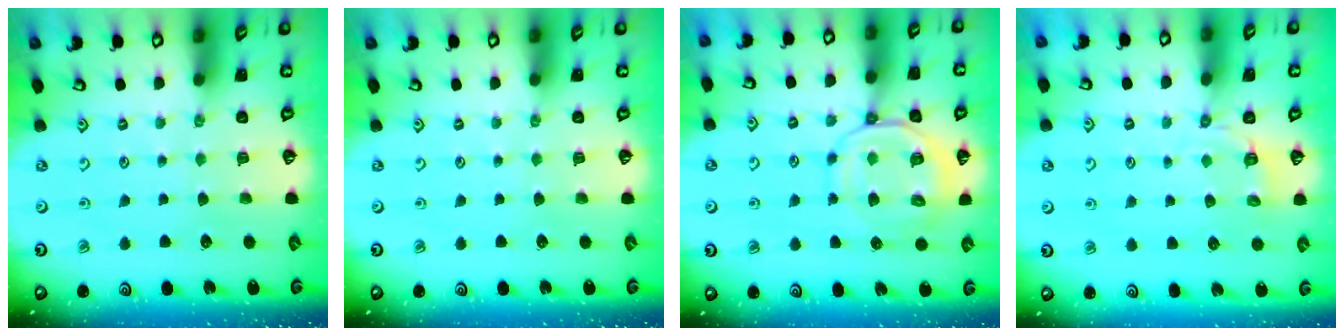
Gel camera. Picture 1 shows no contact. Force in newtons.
{"total": 0.0}
{"total": 12.1, "press": 12.0, "slide": 1.6}
{"total": 2.9, "press": 2.0, "slide": 2.1}